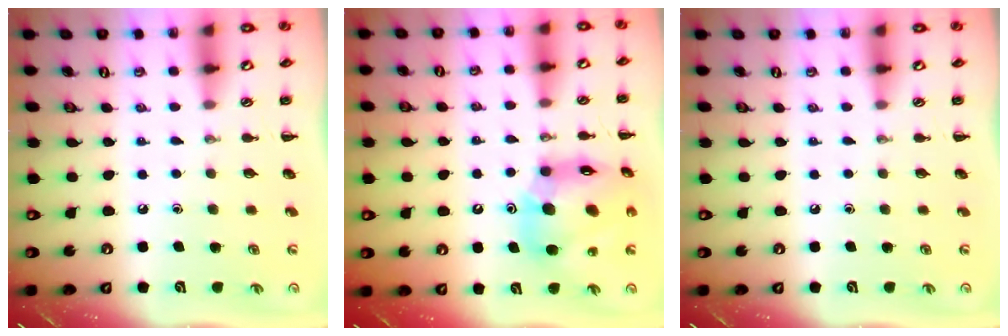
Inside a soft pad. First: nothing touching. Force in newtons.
{"total": 16.9, "press": 16.1, "slide": 5.0}
{"total": 0.0}